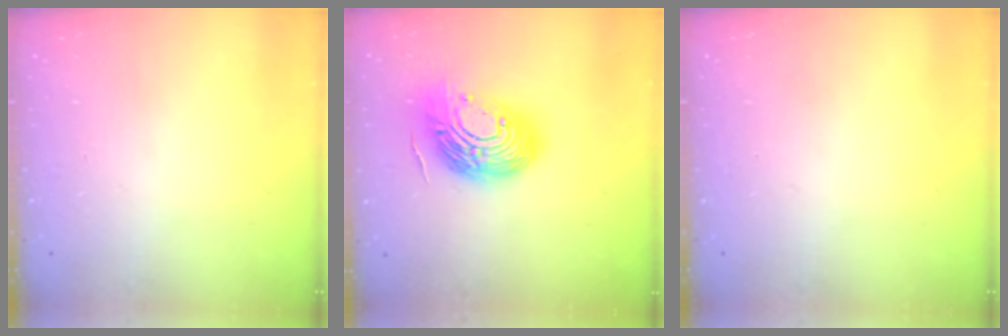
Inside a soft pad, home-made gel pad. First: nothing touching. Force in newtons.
{"total": 20.0, "press": 20.0, "slide": 1.6}
{"total": 0.0}